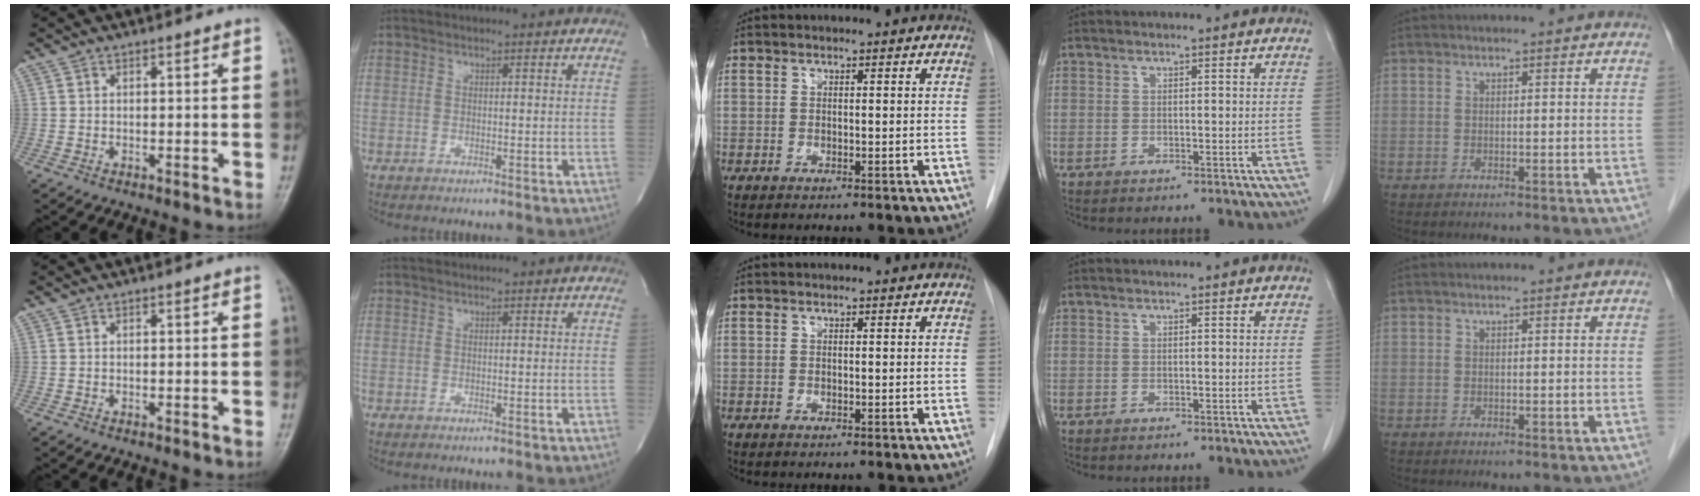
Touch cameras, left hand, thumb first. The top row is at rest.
{}